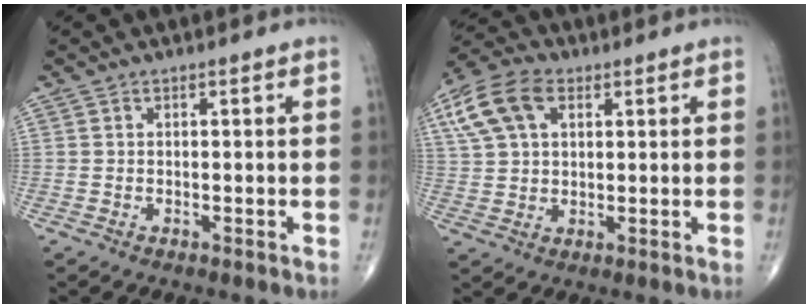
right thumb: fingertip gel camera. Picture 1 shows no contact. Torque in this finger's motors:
{"motor_torque": [-0.51, 1.03, 0.81, 0.32, 0.11]}